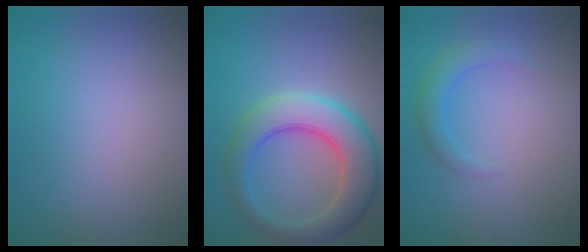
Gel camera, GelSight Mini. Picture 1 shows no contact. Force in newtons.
{"total": 7.1, "press": 7.1, "slide": 0.1}
{"total": 2.1, "press": 2.1, "slide": 0.3}